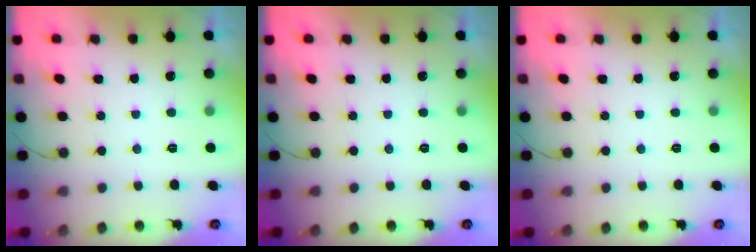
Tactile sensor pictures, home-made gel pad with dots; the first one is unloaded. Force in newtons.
{"total": 0.0}
{"total": 0.0}